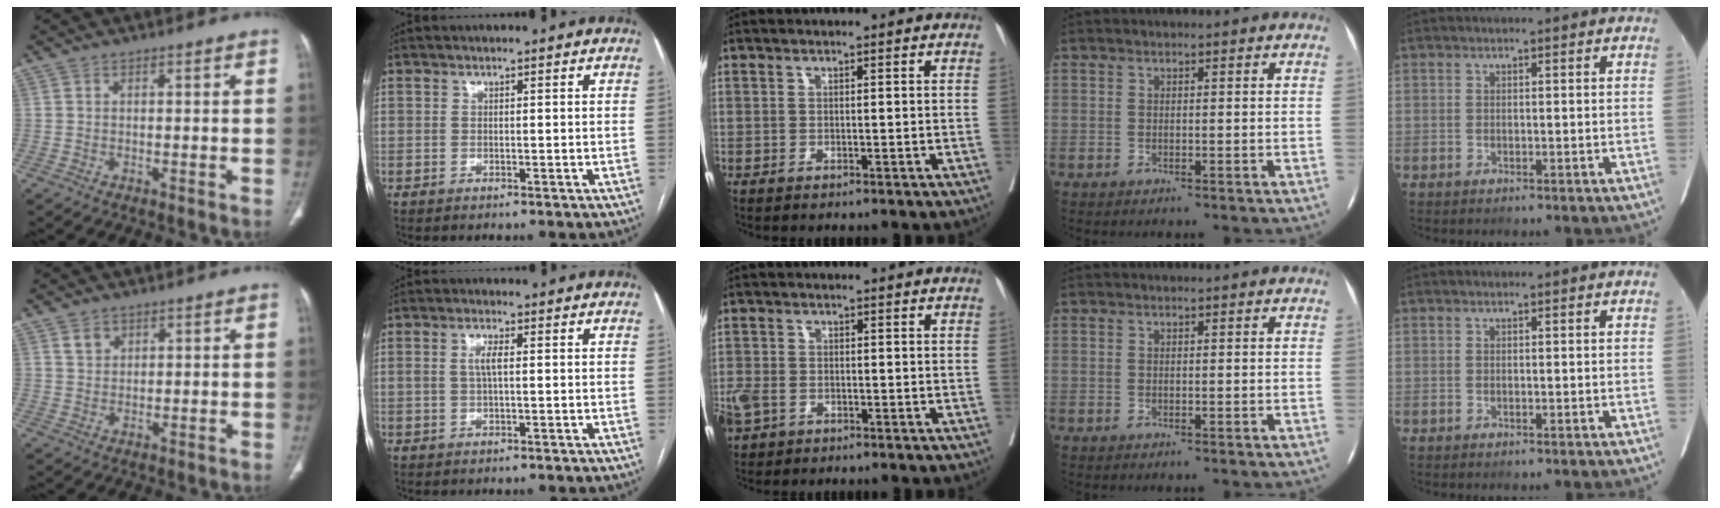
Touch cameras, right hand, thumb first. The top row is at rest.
{"thumb": {"total": 2.8, "force": [1.7, 1.9, 1.1], "torque": [-0.008, -0.009, 0.035]}, "index": {"total": 2.4, "force": [0.2, 0.5, 2.3], "torque": [-0.048, 0.003, 0.006]}, "middle": {"total": 5.2, "force": [-2.6, 3.6, 2.8], "torque": [-0.077, -0.002, -0.046]}}